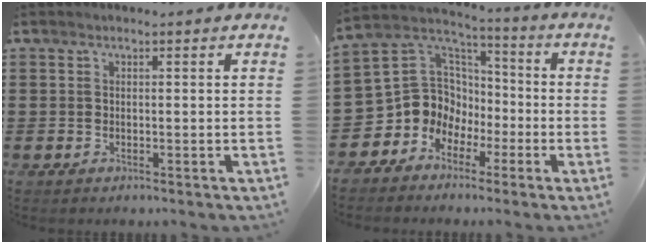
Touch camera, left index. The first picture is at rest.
{"total": 9.0, "force": [-2.2, 8.5, 2.2], "torque": [-0.089, -0.010, -0.040]}